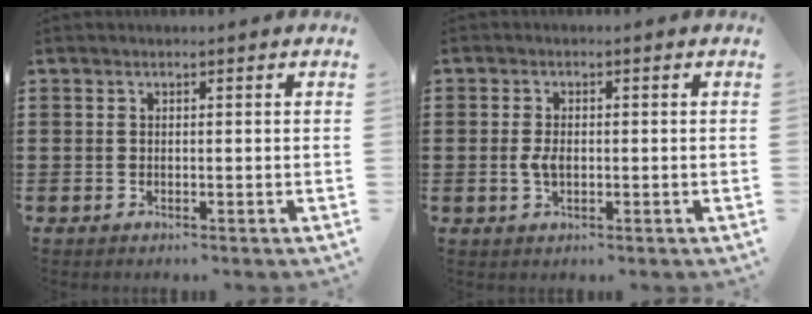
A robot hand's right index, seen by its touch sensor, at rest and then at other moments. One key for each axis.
{"total": 2.8, "fx": -0.2, "fy": 1.6, "fz": 2.3, "tx": -0.059, "ty": -0.001, "tz": -0.009}